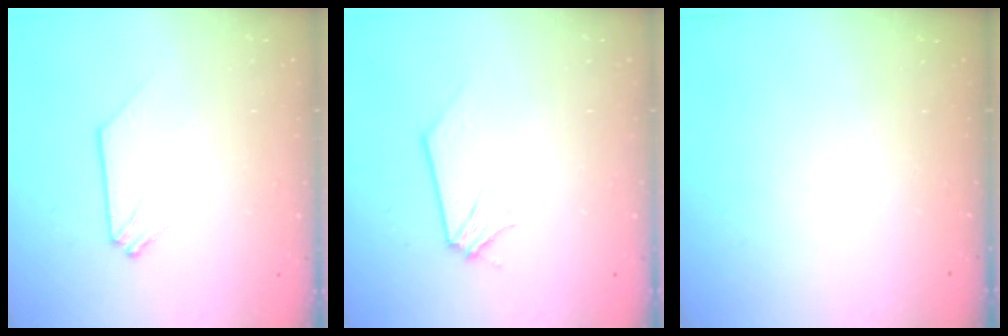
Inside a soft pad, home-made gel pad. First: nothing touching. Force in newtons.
{"total": 0.0}
{"total": 0.0}